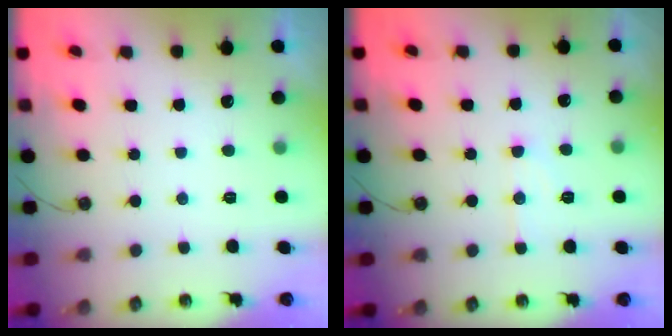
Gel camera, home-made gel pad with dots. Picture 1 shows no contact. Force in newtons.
{"total": 7.9, "press": 7.9, "slide": 0.6}